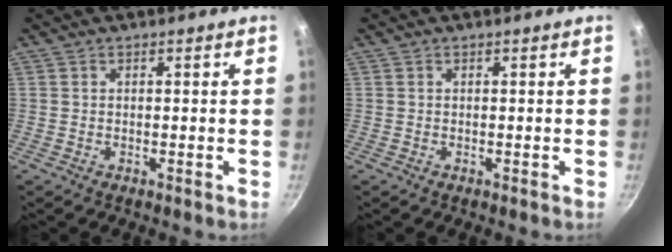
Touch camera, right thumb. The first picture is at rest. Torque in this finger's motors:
{"motor_torque": [0.00, 0.00, -0.01, -0.01, 0.03]}